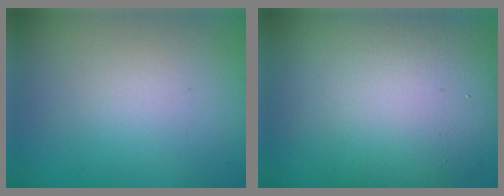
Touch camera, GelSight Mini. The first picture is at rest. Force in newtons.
{"total": 13.9, "press": 13.9, "slide": 0.7}